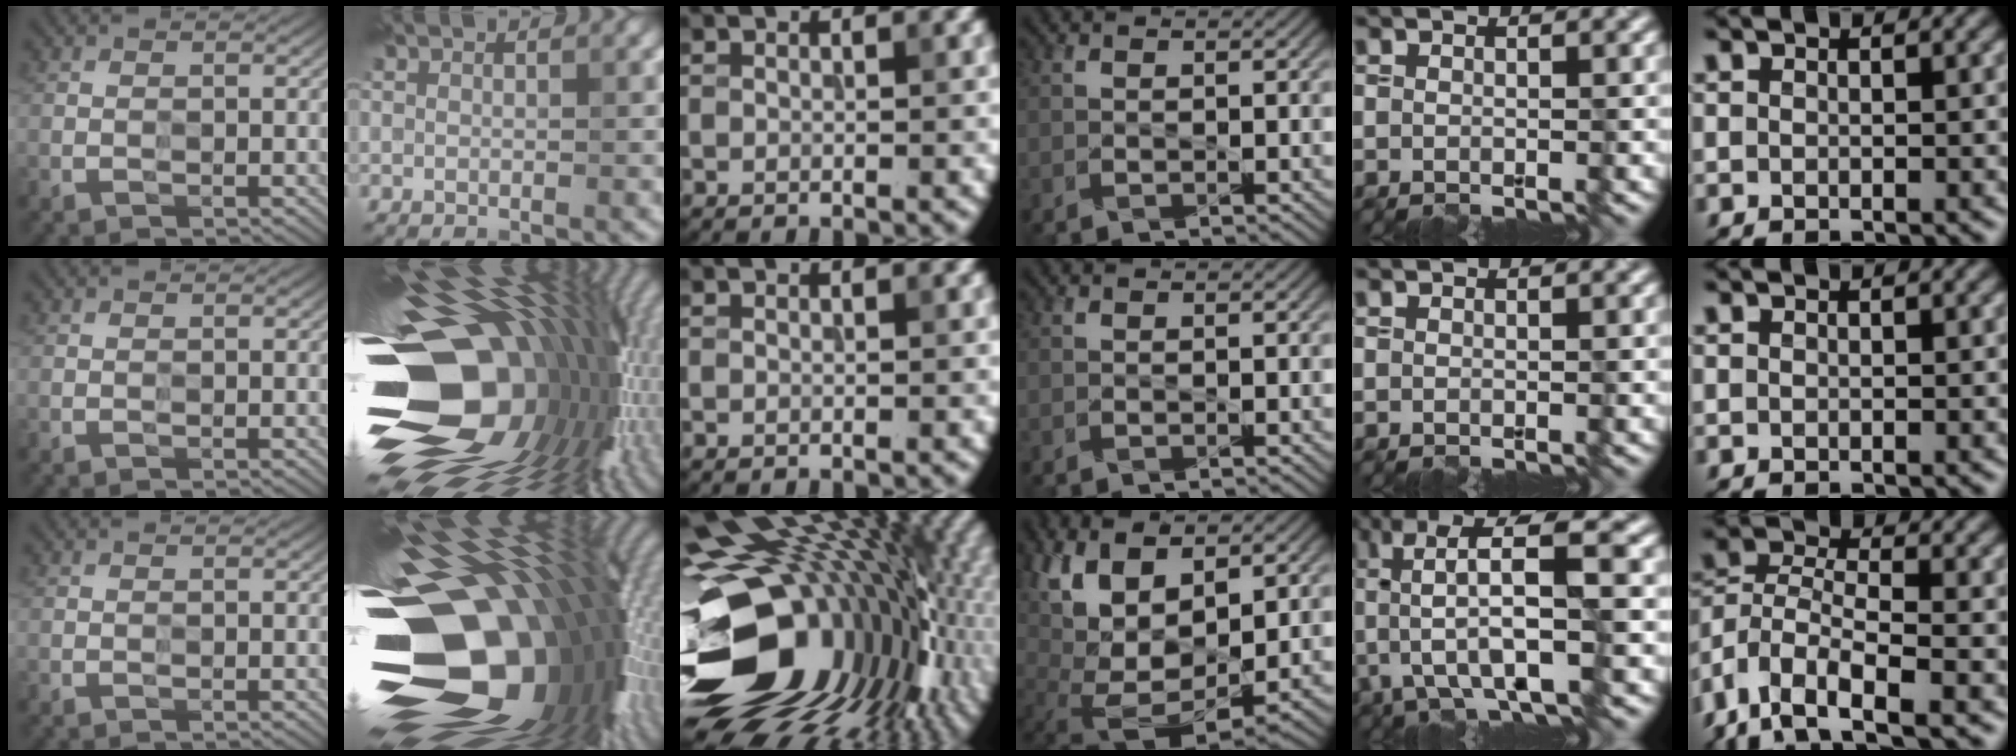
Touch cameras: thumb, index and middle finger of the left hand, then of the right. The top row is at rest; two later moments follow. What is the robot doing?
{"motion": "wipe", "object": "paper plate"}